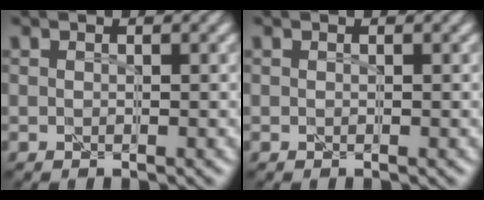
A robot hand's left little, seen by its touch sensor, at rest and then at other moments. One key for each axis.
{"total": 0.0}